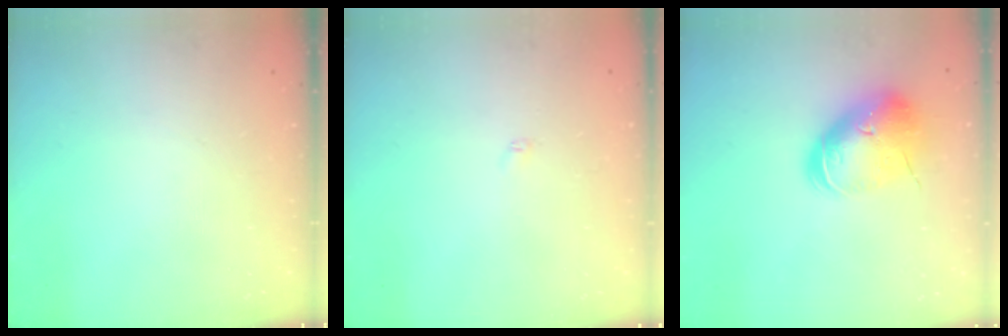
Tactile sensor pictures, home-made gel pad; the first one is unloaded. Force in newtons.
{"total": 2.0, "press": 1.9, "slide": 0.4}
{"total": 18.7, "press": 18.5, "slide": 3.0}